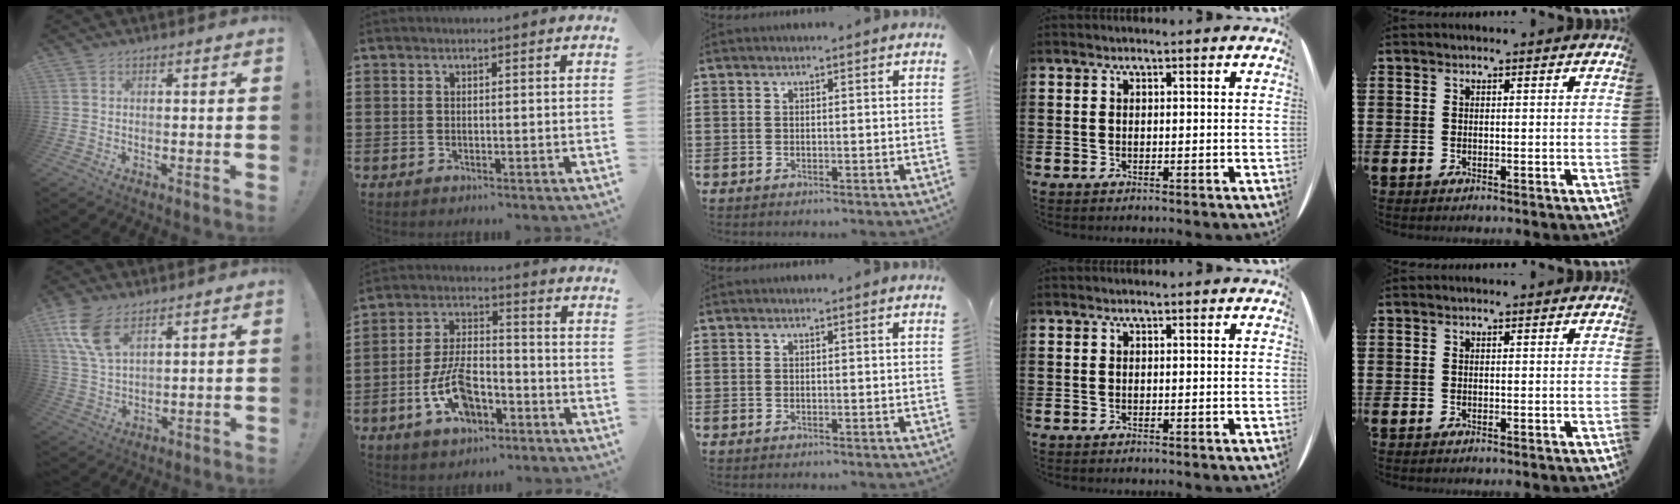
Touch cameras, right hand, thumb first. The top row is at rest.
{"thumb": {"total": 10.5, "force": [6.1, 5.3, 6.8], "torque": [-0.144, -0.019, 0.116]}, "index": {"total": 9.5, "force": [-4.2, 4.7, 7.1], "torque": [-0.154, 0.002, -0.076]}}